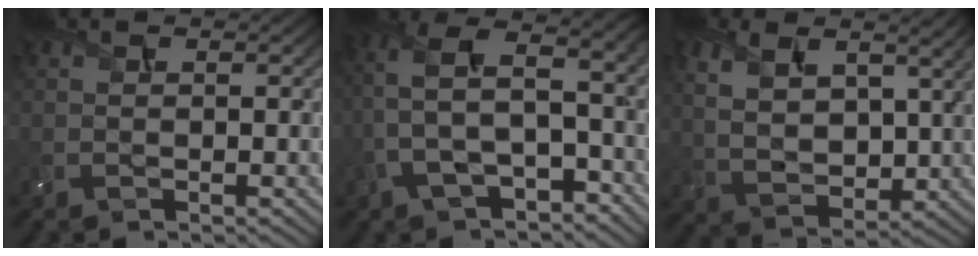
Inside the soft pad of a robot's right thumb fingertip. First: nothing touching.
{"total": 10.5, "force": [-1.2, 5.5, 8.9], "torque": [-0.217, 0.006, -0.021]}
{"total": 8.8, "force": [3.5, 4.6, 6.6], "torque": [-0.164, 0.000, 0.073]}